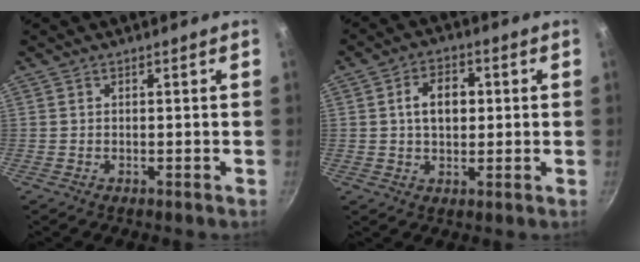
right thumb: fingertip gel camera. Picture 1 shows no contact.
{"total": 7.3, "force": [0.9, 5.0, 5.2], "torque": [-0.065, 0.011, 0.010]}